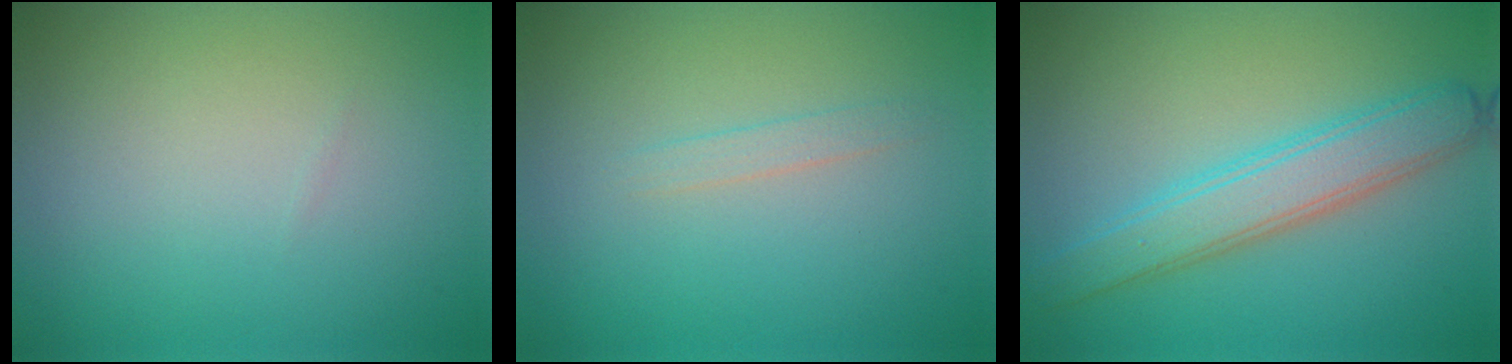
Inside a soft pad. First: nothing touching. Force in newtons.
{"total": 0.9, "press": 0.8, "slide": 0.1}
{"total": 4.6, "press": 4.6, "slide": 0.1}